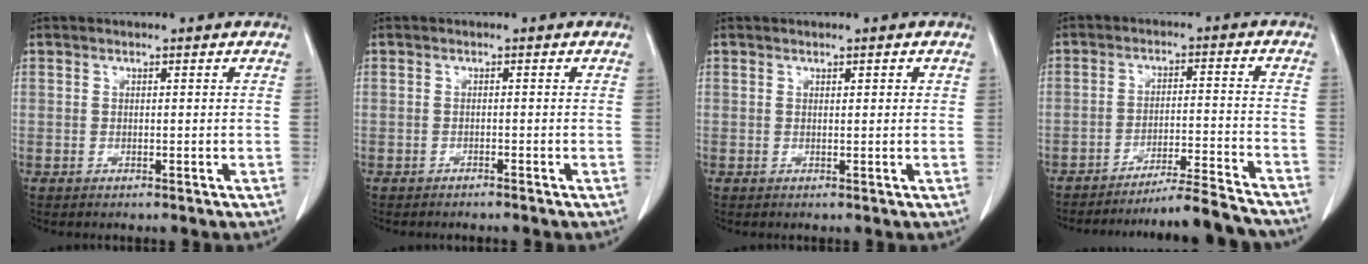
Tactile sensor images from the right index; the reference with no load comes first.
{"total": 1.2, "force": [-1.1, 0.1, 0.5], "torque": [-0.009, -0.001, -0.013]}
{"total": 0.8, "force": [0.4, 0.2, 0.6], "torque": [-0.009, 0.001, 0.005]}
{"total": 12.2, "force": [-11.6, -1.5, 3.4], "torque": [-0.032, -0.006, -0.177]}